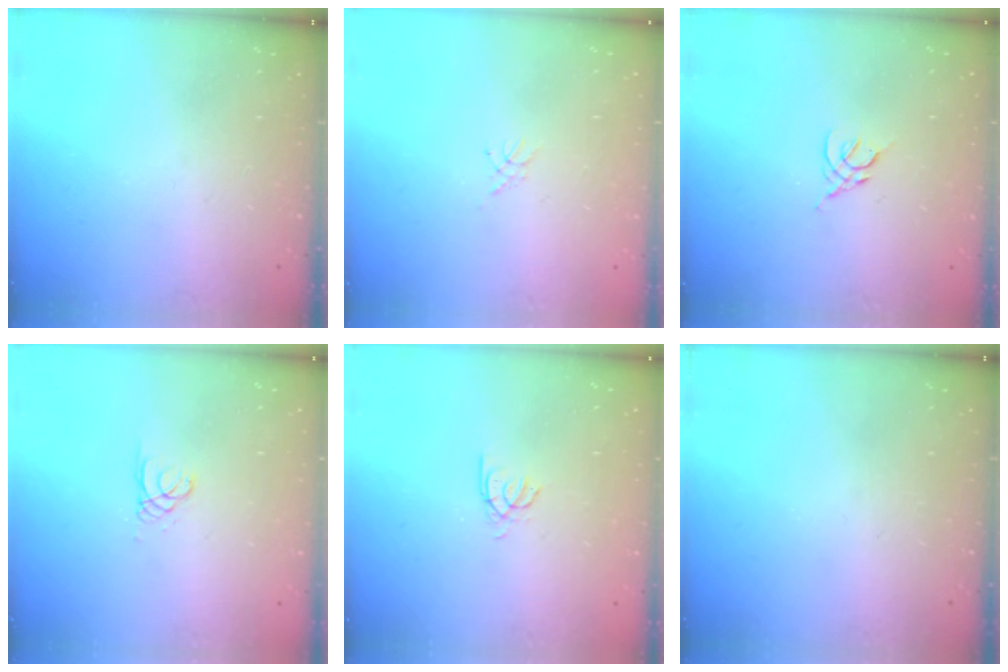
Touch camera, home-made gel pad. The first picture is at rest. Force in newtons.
{"total": 2.3, "press": 2.2, "slide": 0.3}
{"total": 2.5, "press": 2.4, "slide": 0.7}
{"total": 0.8, "press": 0.8, "slide": 0.1}
{"total": 2.4, "press": 2.3, "slide": 0.4}
{"total": 0.0}